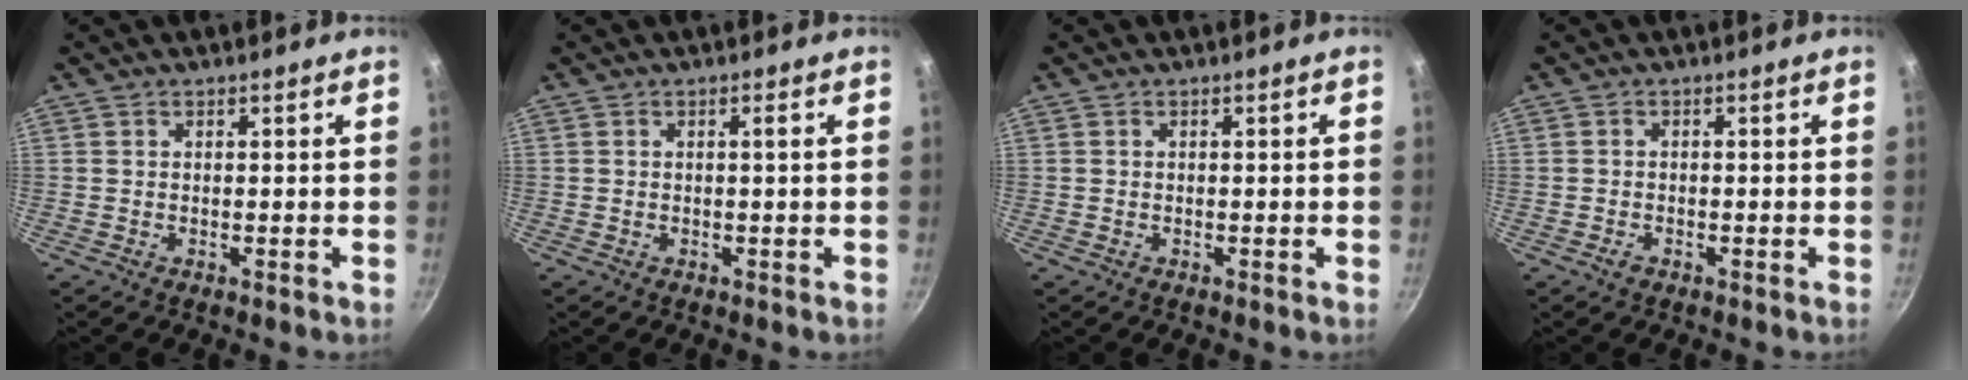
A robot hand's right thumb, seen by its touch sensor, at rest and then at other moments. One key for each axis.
{"total": 0.9, "fx": 0.0, "fy": 0.0, "fz": 0.9, "tx": -0.017, "ty": 0.003, "tz": 0.003}
{"total": 0.7, "fx": -0.2, "fy": 0.3, "fz": 0.6, "tx": -0.005, "ty": 0.005, "tz": 0.000}
{"total": 1.4, "fx": -0.9, "fy": 0.8, "fz": 0.6, "tx": -0.013, "ty": 0.006, "tz": -0.017}